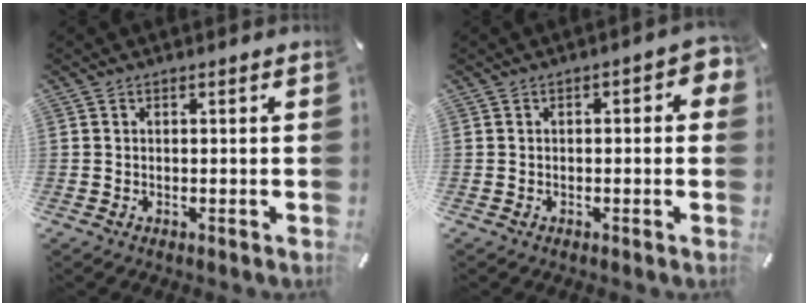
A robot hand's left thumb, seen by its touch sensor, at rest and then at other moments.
{"total": 3.1, "force": [-0.5, 1.4, 2.6], "torque": [-0.032, 0.004, -0.014]}